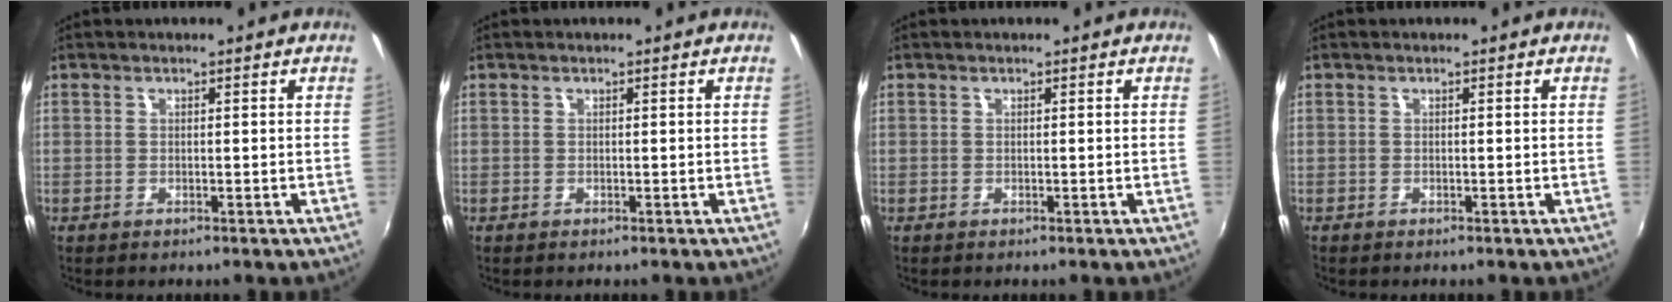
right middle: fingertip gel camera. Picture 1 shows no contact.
{"total": 0.0}
{"total": 0.0}
{"total": 0.0}